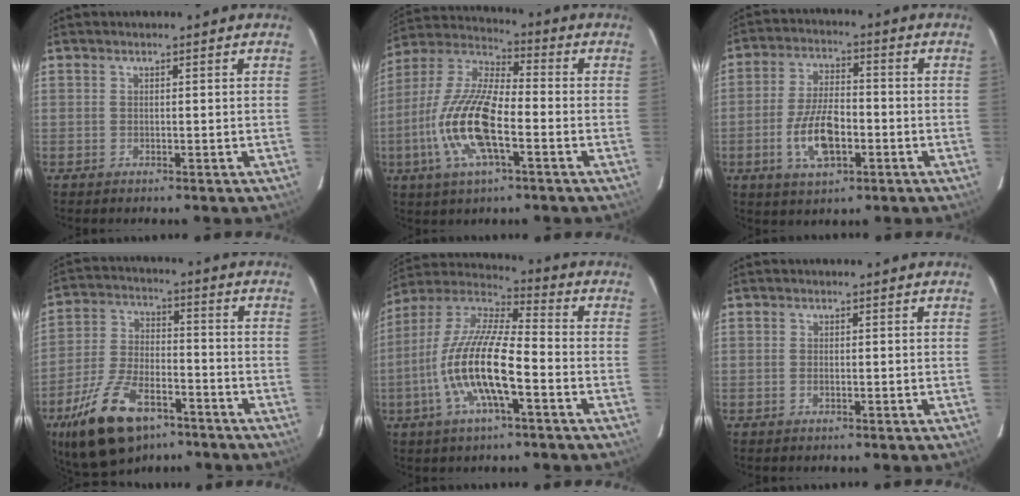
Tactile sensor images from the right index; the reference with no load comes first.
{"total": 16.5, "force": [-4.9, 5.4, 14.8], "torque": [-0.311, -0.005, -0.102]}
{"total": 10.6, "force": [-3.5, 4.7, 8.8], "torque": [-0.180, 0.001, -0.059]}
{"total": 17.9, "force": [-11.1, 8.2, 11.3], "torque": [-0.235, -0.018, -0.193]}
{"total": 16.6, "force": [-5.3, 4.0, 15.2], "torque": [-0.301, -0.005, -0.110]}
{"total": 0.8, "force": [-0.3, 0.3, 0.7], "torque": [-0.014, 0.002, -0.006]}